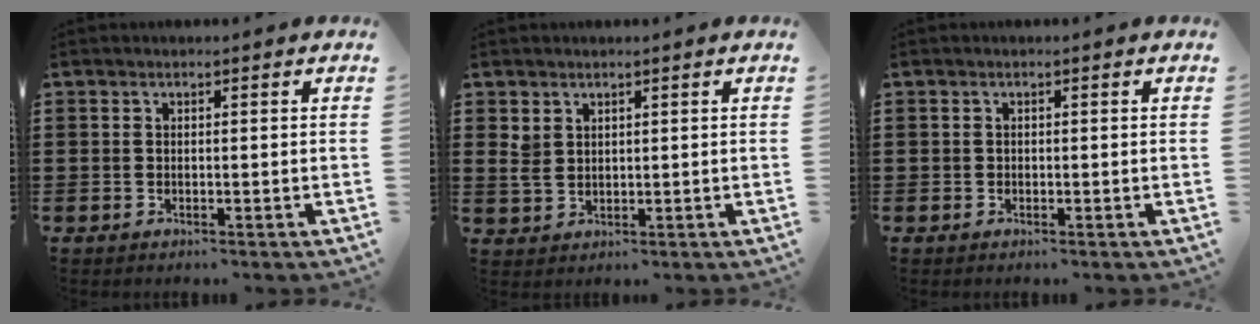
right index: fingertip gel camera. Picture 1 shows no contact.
{"total": 2.4, "force": [1.4, 1.7, 0.9], "torque": [-0.023, 0.005, 0.028]}
{"total": 0.0}